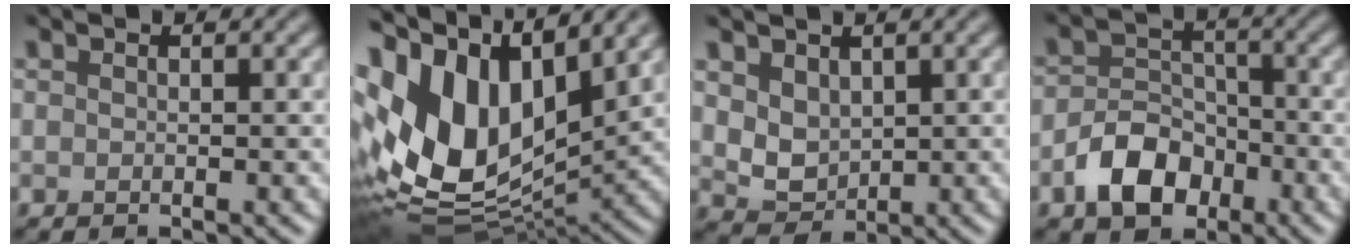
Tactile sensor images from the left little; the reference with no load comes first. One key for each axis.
{"total": 14.9, "fx": 4.3, "fy": 8.4, "fz": 11.5, "tx": -0.241, "ty": 0.011, "tz": 0.079}
{"total": 2.9, "fx": 1.1, "fy": 2.1, "fz": 1.6, "tx": -0.038, "ty": -0.008, "tz": 0.025}
{"total": 5.1, "fx": -2.7, "fy": 3.4, "fz": 2.7, "tx": -0.045, "ty": 0.000, "tz": -0.054}